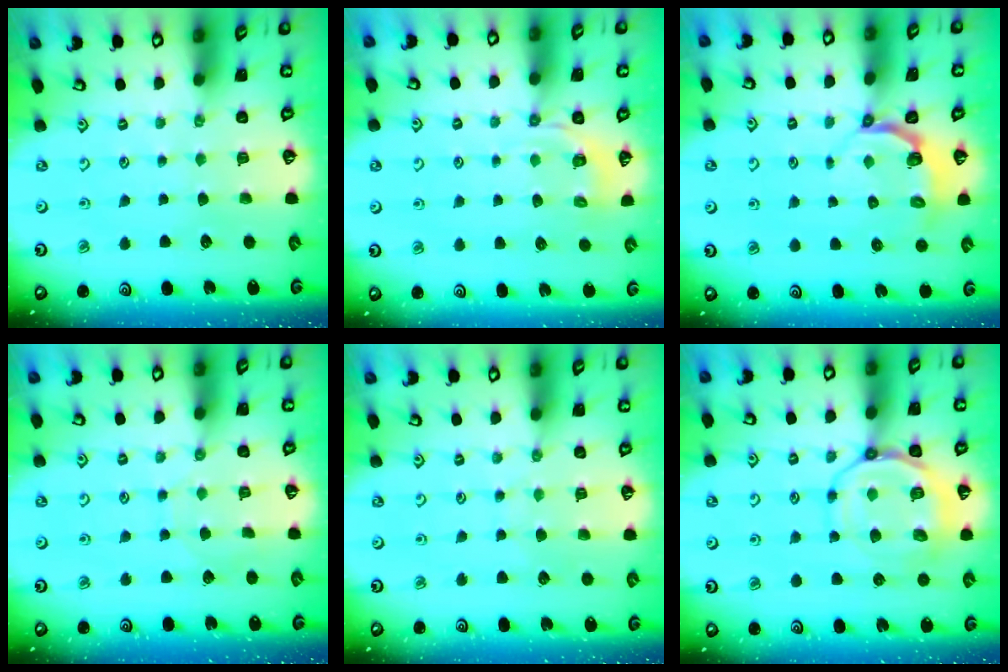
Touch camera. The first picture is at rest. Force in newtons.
{"total": 4.3, "press": 3.9, "slide": 1.7}
{"total": 4.4, "press": 3.5, "slide": 2.6}
{"total": 3.9, "press": 3.9, "slide": 0.3}
{"total": 3.9, "press": 3.8, "slide": 0.4}
{"total": 12.6, "press": 12.5, "slide": 1.4}